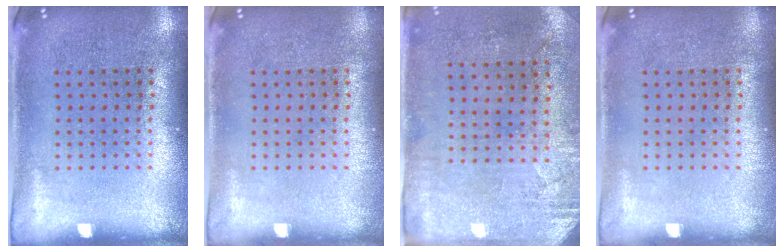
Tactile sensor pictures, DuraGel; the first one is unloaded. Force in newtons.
{"total": 0.0}
{"total": 2.8, "press": 2.4, "slide": 1.6}
{"total": 0.0}